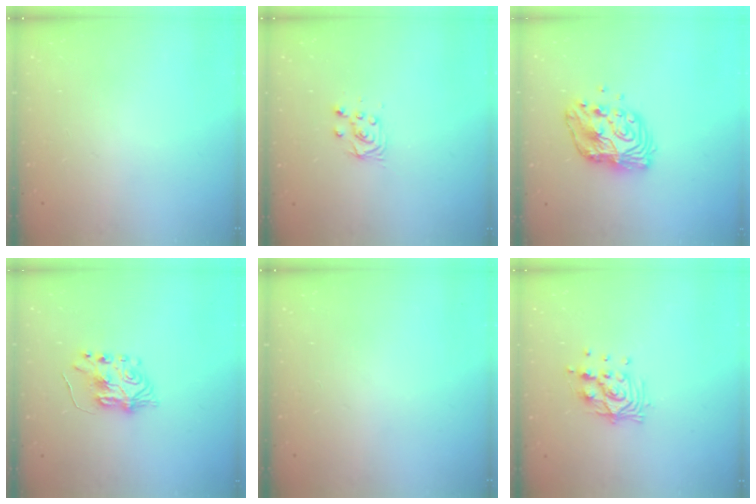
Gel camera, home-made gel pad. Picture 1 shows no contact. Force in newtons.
{"total": 6.1, "press": 6.1, "slide": 0.5}
{"total": 11.9, "press": 11.9, "slide": 0.8}
{"total": 7.5, "press": 7.5, "slide": 0.8}
{"total": 0.0}
{"total": 11.0, "press": 11.0, "slide": 1.3}